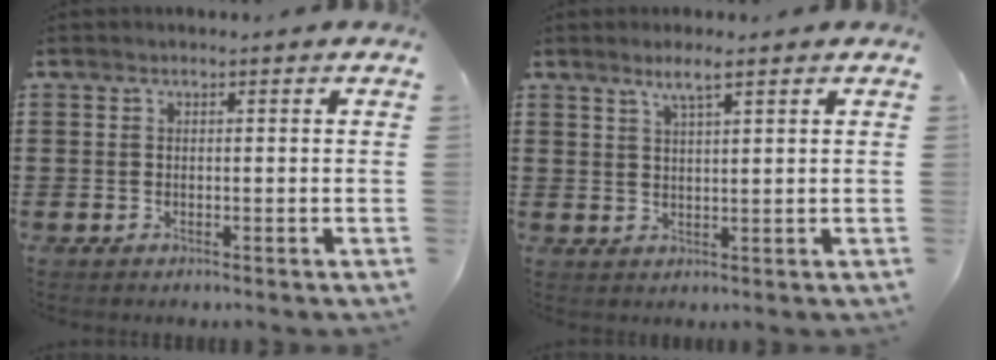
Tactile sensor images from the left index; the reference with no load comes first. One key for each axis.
{"total": 3.0, "fx": 2.0, "fy": 0.3, "fz": 2.2, "tx": -0.047, "ty": 0.004, "tz": 0.035}